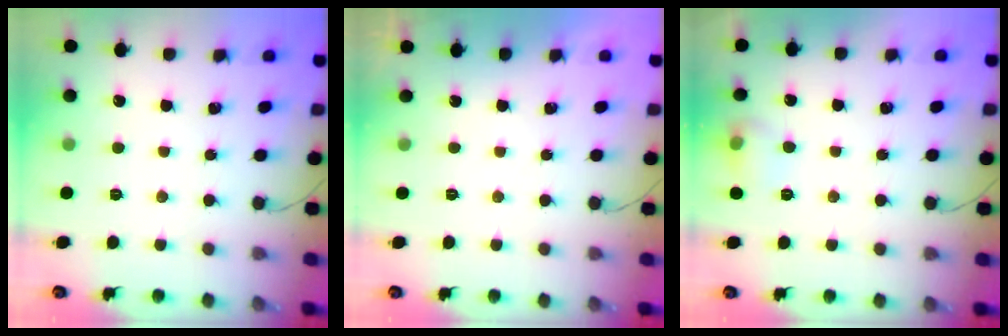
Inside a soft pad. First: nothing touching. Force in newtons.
{"total": 0.0}
{"total": 7.2, "press": 7.1, "slide": 1.4}